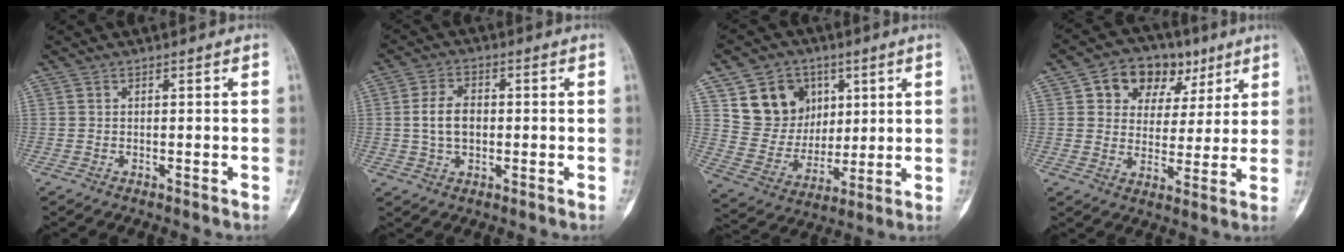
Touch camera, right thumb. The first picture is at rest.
{"total": 6.5, "force": [0.1, 4.3, 4.9], "torque": [-0.087, 0.010, 0.001]}
{"total": 14.7, "force": [6.1, 12.2, 5.7], "torque": [-0.056, -0.019, 0.121]}
{"total": 13.2, "force": [6.1, 9.6, 6.7], "torque": [-0.056, -0.003, 0.095]}